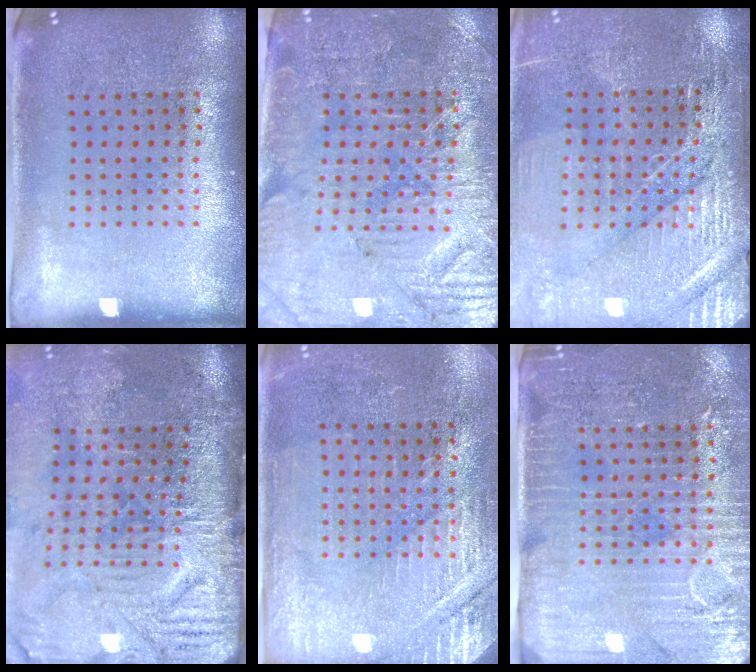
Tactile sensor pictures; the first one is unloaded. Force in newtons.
{"total": 3.7, "press": 3.4, "slide": 1.5}
{"total": 3.2, "press": 3.2, "slide": 0.2}
{"total": 4.8, "press": 3.9, "slide": 2.7}
{"total": 2.9, "press": 2.8, "slide": 0.5}
{"total": 3.5, "press": 3.2, "slide": 1.4}